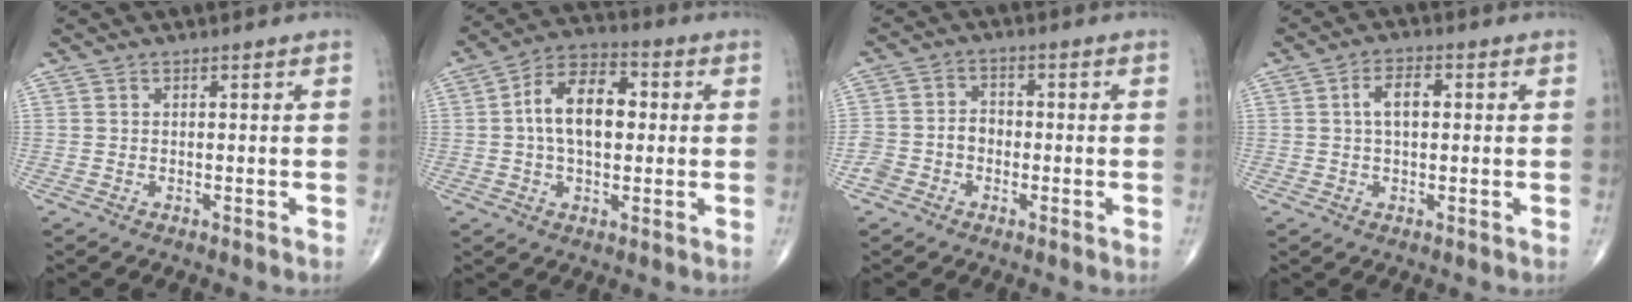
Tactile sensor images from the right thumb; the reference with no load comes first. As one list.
[{"total": 12.2, "force": [1.0, 7.1, 9.8], "torque": [-0.163, 0.025, 0.008]}, {"total": 5.6, "force": [-2.1, 4.6, 2.5], "torque": [-0.037, 0.028, -0.041]}, {"total": 4.9, "force": [0.7, 2.5, 4.1], "torque": [-0.075, 0.011, 0.009]}]